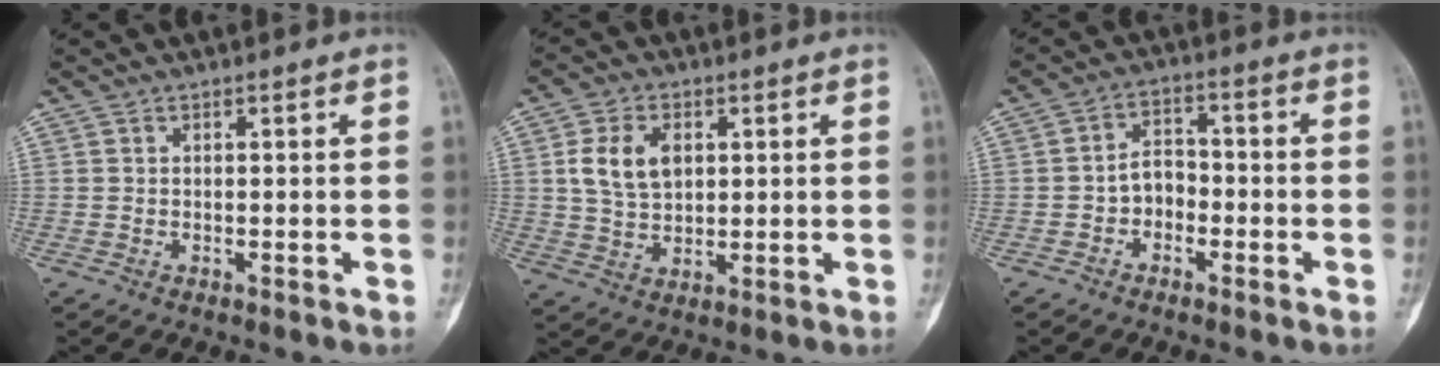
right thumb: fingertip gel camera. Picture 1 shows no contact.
{"total": 8.6, "force": [2.1, 5.8, 6.0], "torque": [-0.101, -0.003, 0.042]}
{"total": 4.8, "force": [-1.7, 3.6, 2.6], "torque": [-0.019, 0.024, -0.042]}